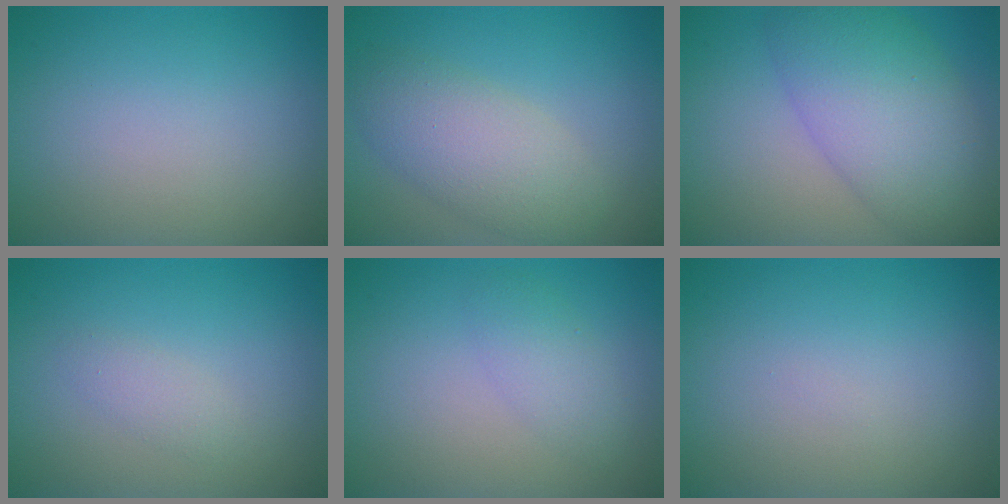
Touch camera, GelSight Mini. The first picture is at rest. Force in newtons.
{"total": 4.8, "press": 4.8, "slide": 0.1}
{"total": 8.0, "press": 8.0, "slide": 0.2}
{"total": 1.2, "press": 1.2, "slide": 0.1}
{"total": 2.1, "press": 2.1, "slide": 0.1}
{"total": 0.0}